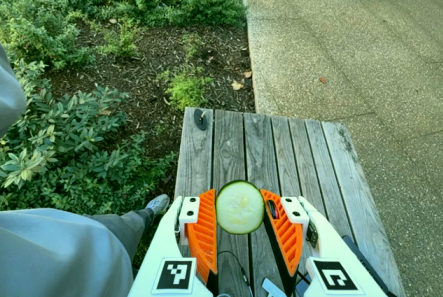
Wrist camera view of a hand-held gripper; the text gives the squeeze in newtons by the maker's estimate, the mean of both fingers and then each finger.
{"total": 6.6, "left": 6.2, "right": 6.9}